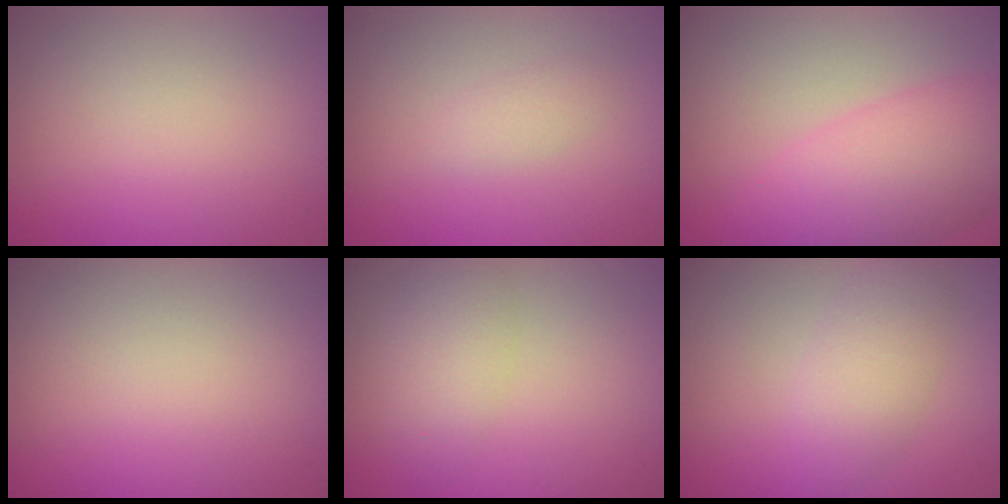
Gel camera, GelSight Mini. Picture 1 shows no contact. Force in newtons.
{"total": 1.2, "press": 1.2, "slide": 0.0}
{"total": 5.8, "press": 5.8, "slide": 0.2}
{"total": 0.0}
{"total": 3.0, "press": 3.0, "slide": 0.0}
{"total": 3.4, "press": 3.4, "slide": 0.1}